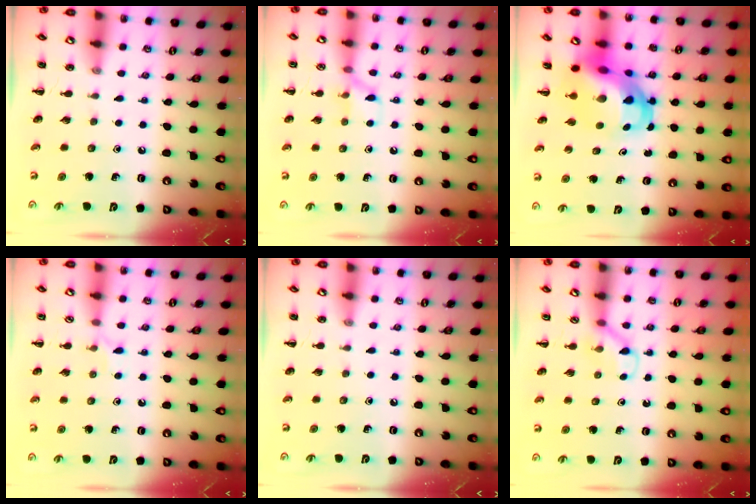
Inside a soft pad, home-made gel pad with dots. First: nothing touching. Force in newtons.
{"total": 6.4, "press": 6.4, "slide": 0.6}
{"total": 11.4, "press": 11.0, "slide": 2.9}
{"total": 5.0, "press": 4.8, "slide": 1.6}
{"total": 0.0}
{"total": 3.9, "press": 3.7, "slide": 1.4}